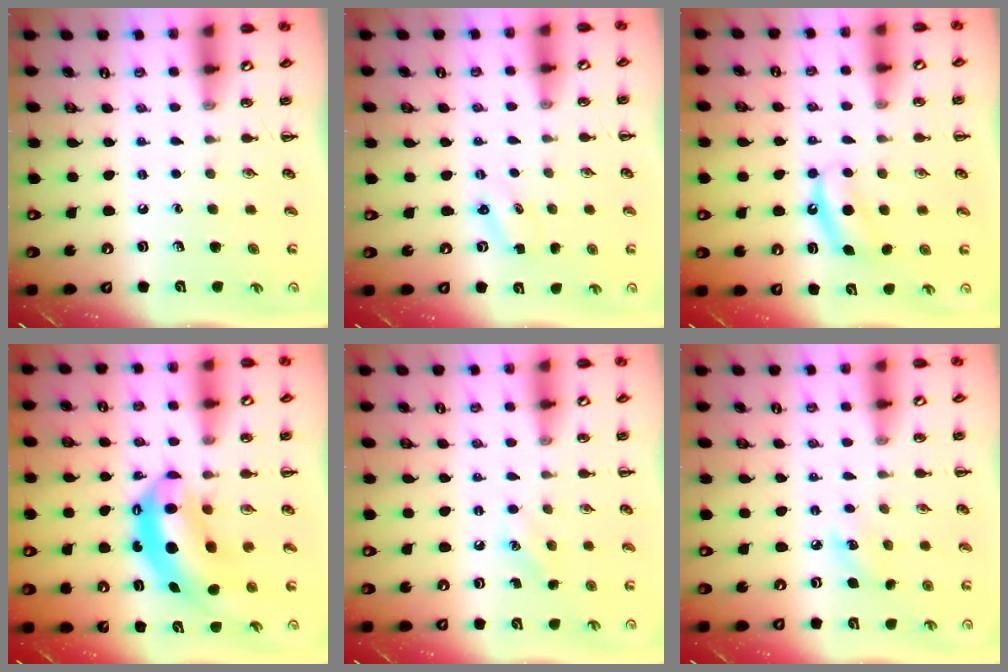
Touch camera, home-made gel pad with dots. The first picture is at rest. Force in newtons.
{"total": 1.3, "press": 1.2, "slide": 0.4}
{"total": 5.7, "press": 5.5, "slide": 1.4}
{"total": 8.9, "press": 8.6, "slide": 2.3}
{"total": 6.7, "press": 6.5, "slide": 1.7}
{"total": 5.6, "press": 5.4, "slide": 1.5}